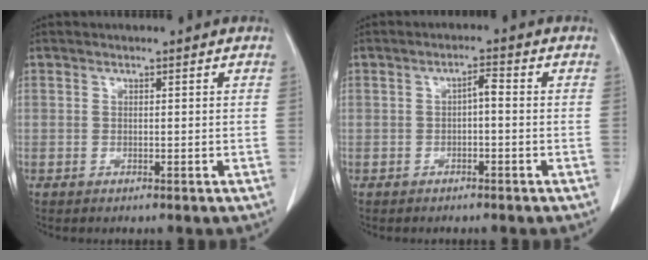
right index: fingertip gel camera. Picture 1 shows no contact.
{"total": 2.1, "force": [-0.3, 0.5, 2.0], "torque": [-0.032, 0.007, -0.005]}